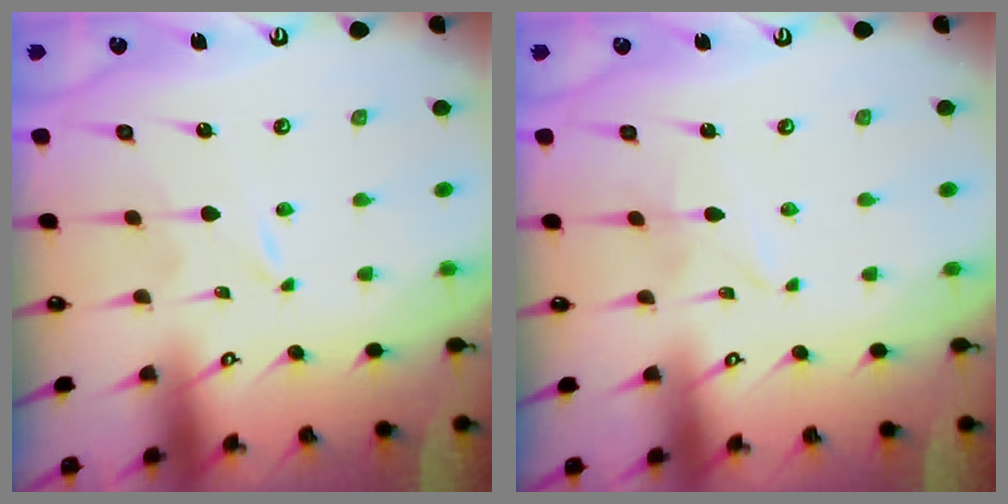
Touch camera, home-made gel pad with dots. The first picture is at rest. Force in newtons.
{"total": 1.8, "press": 1.8, "slide": 0.2}